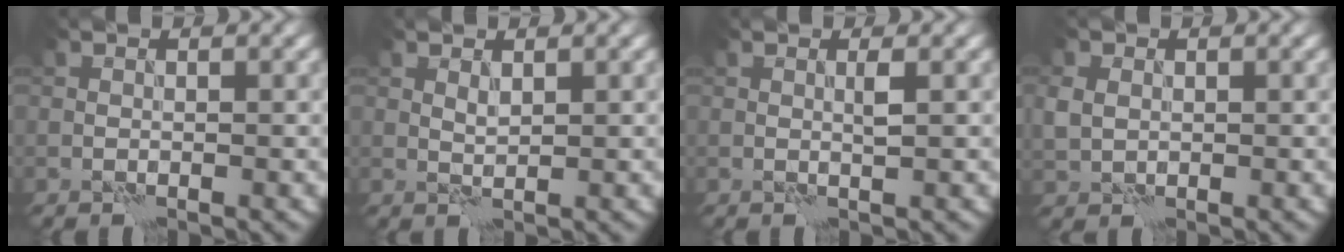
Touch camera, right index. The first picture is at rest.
{"total": 0.9, "force": [0.6, 0.2, 0.6], "torque": [-0.017, 0.000, 0.012]}
{"total": 0.8, "force": [0.2, -0.1, 0.7], "torque": [-0.015, 0.003, 0.002]}
{"total": 2.1, "force": [0.3, 1.8, 1.1], "torque": [-0.029, 0.004, 0.004]}